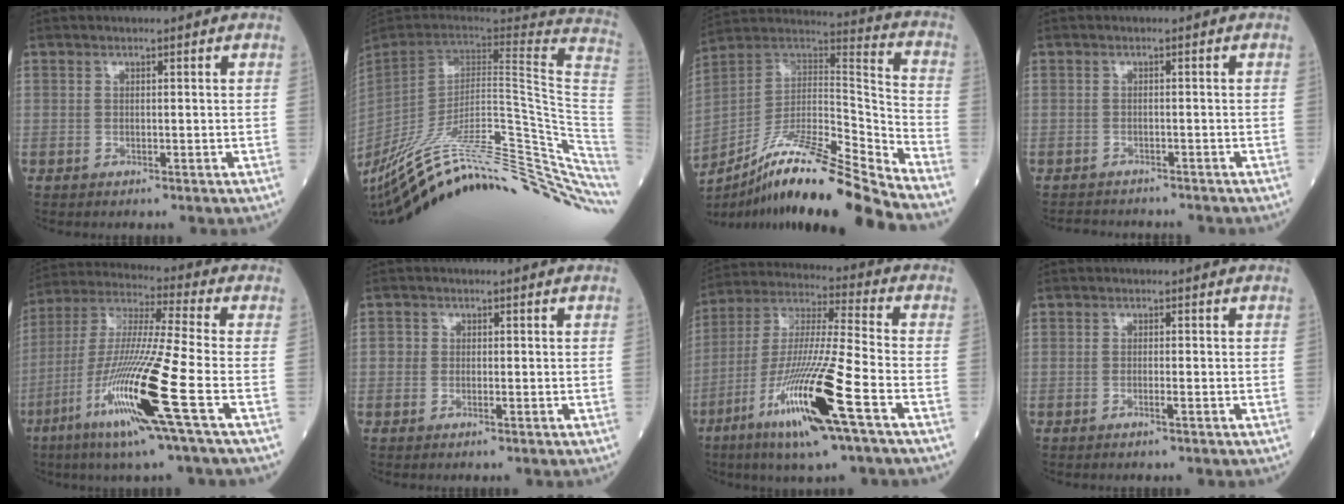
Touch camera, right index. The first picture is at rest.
{"total": 40.0, "force": [-30.5, 5.9, 25.2], "torque": [-0.302, -0.046, -0.428]}
{"total": 21.5, "force": [-17.1, -0.2, 13.1], "torque": [-0.240, 0.006, -0.308]}
{"total": 5.5, "force": [-5.3, 1.0, 1.1], "torque": [-0.011, -0.006, -0.073]}
{"total": 17.9, "force": [-7.2, -1.0, 16.3], "torque": [-0.345, -0.032, -0.143]}
{"total": 1.2, "force": [-0.1, 1.1, 0.5], "torque": [-0.003, 0.002, -0.004]}
{"total": 18.1, "force": [-8.3, 0.3, 16.1], "torque": [-0.341, -0.031, -0.156]}
{"total": 0.8, "force": [-0.4, -0.1, 0.7], "torque": [-0.015, 0.001, -0.007]}